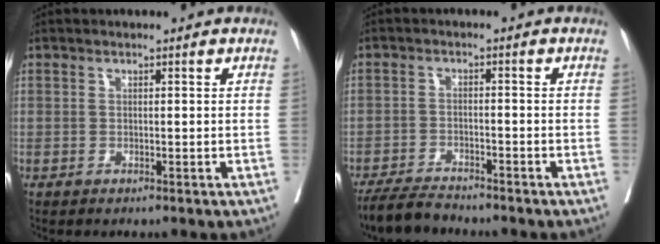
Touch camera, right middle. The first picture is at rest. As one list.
[{"total": 5.0, "force": [-4.8, 0.5, 1.3], "torque": [-0.022, -0.017, -0.087]}]